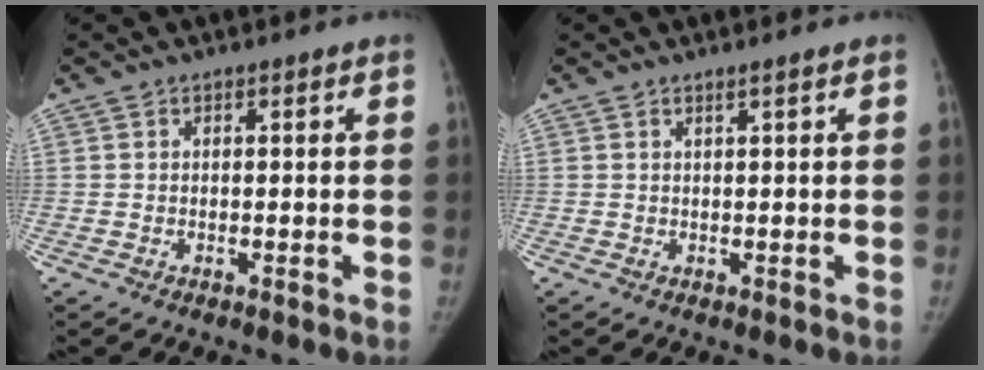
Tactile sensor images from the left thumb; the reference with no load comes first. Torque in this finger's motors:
{"motor_torque": [0.01, -0.24, 0.09, -0.03, 0.00]}